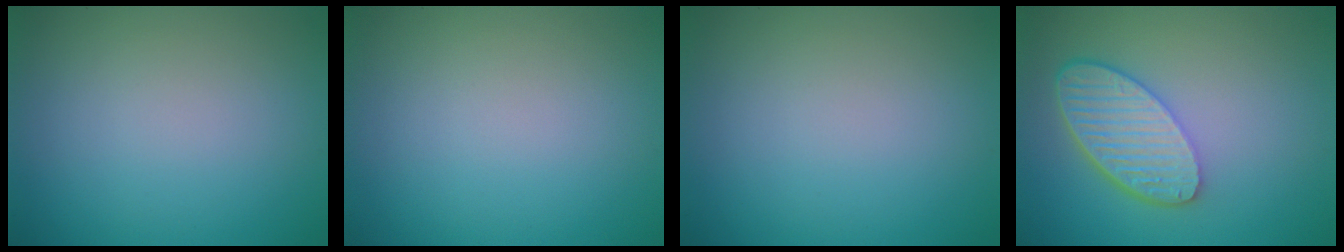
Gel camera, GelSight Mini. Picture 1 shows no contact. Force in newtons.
{"total": 0.0}
{"total": 0.0}
{"total": 5.9, "press": 4.5, "slide": 3.8}